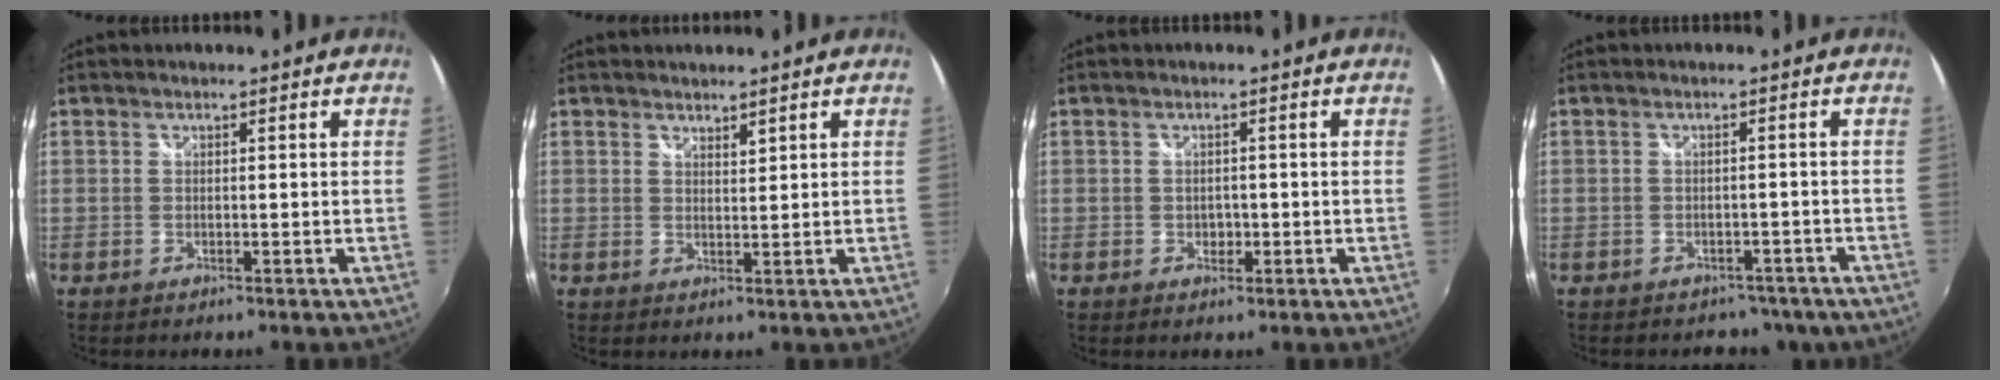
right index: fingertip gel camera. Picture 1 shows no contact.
{"total": 1.7, "force": [1.6, 0.4, 0.4], "torque": [-0.003, -0.001, 0.027]}
{"total": 1.8, "force": [-0.4, 1.6, 0.7], "torque": [-0.009, 0.000, -0.005]}
{"total": 8.0, "force": [-6.3, 4.3, 2.2], "torque": [-0.046, 0.000, -0.069]}